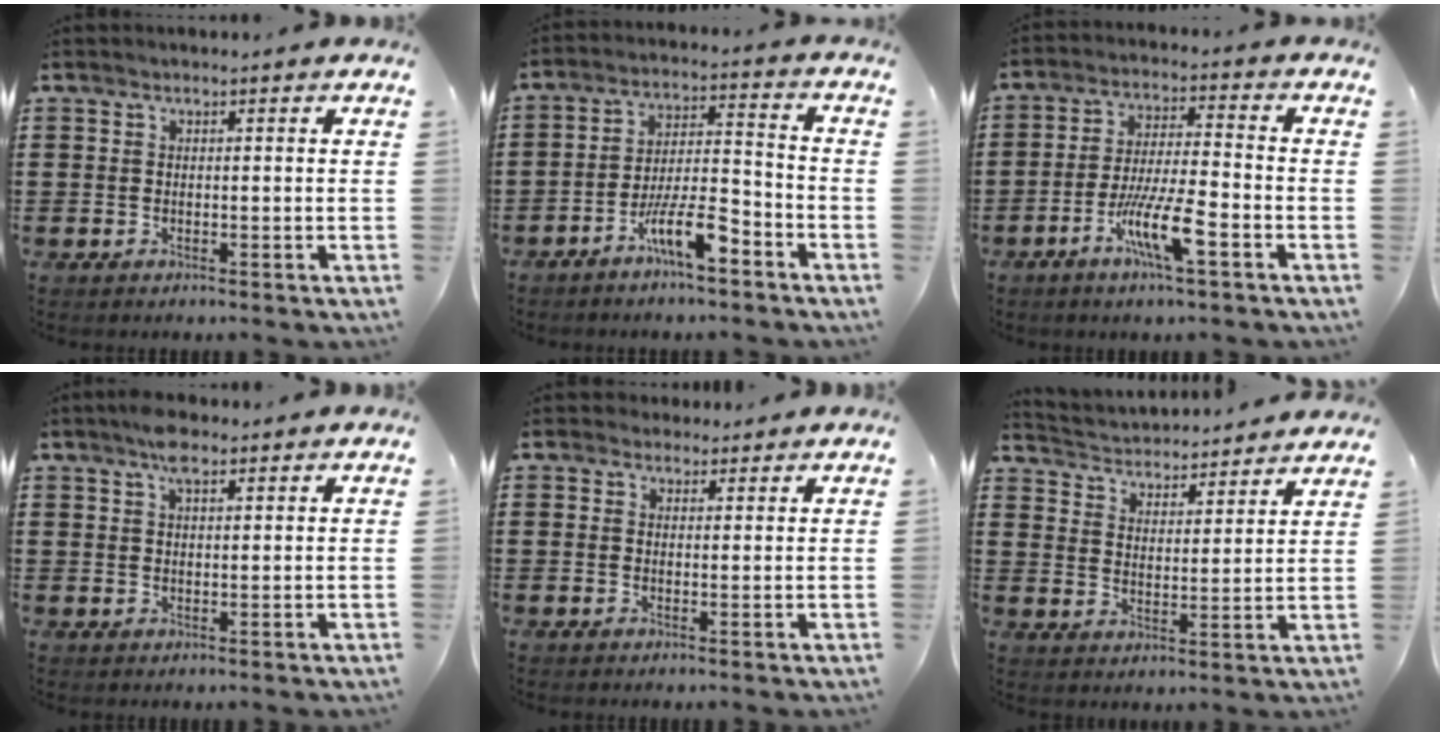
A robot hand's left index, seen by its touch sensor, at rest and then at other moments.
{"total": 9.0, "force": [-6.0, 2.1, 6.4], "torque": [-0.134, 0.004, -0.117]}
{"total": 9.0, "force": [-4.6, 1.3, 7.6], "torque": [-0.155, -0.005, -0.089]}
{"total": 4.0, "force": [2.6, 1.4, 2.6], "torque": [-0.049, 0.002, 0.046]}
{"total": 1.8, "force": [1.4, 1.0, 0.1], "torque": [-0.007, 0.007, 0.028]}
{"total": 3.2, "force": [3.2, -0.1, -0.5], "torque": [-0.015, -0.033, 0.048]}